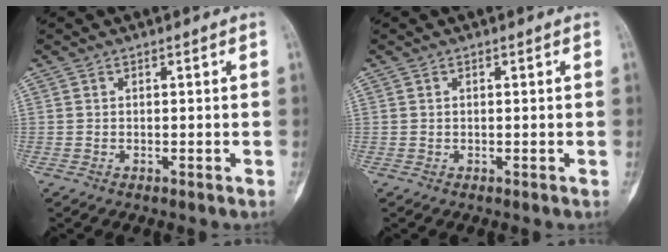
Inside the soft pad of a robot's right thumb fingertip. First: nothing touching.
{"total": 0.0}